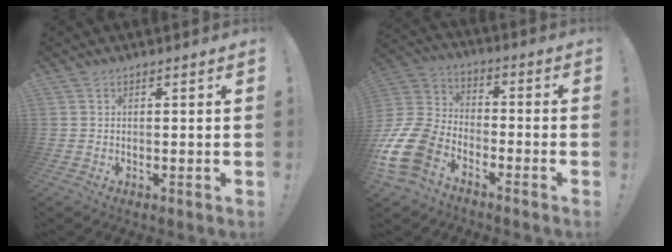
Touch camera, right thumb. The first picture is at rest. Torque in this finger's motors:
{"motor_torque": [0.77, 0.79, 1.26, -1.15, 0.39]}